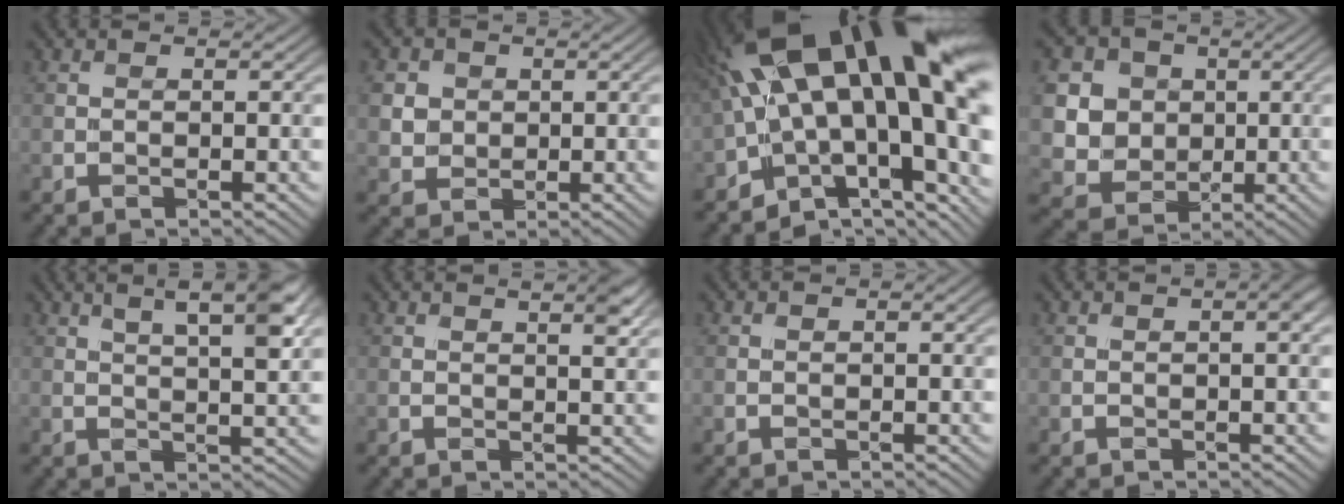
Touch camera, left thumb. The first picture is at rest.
{"total": 3.8, "force": [1.7, 3.4, 0.5], "torque": [-0.038, 0.001, 0.029]}
{"total": 18.7, "force": [2.6, 8.3, 16.5], "torque": [-0.231, -0.012, 0.057]}
{"total": 6.8, "force": [1.9, 6.2, 1.7], "torque": [-0.082, -0.007, 0.036]}
{"total": 7.1, "force": [4.1, 1.3, 5.6], "torque": [-0.090, 0.011, 0.071]}
{"total": 2.7, "force": [2.0, 0.1, 1.8], "torque": [-0.031, 0.000, 0.034]}
{"total": 1.0, "force": [0.2, 0.3, 0.9], "torque": [-0.016, 0.000, 0.003]}
{"total": 2.0, "force": [0.4, 0.5, 1.9], "torque": [-0.029, 0.006, 0.006]}